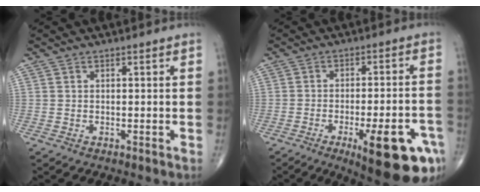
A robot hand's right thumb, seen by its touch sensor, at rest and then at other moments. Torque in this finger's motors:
{"motor_torque": [2.12, 1.97, 0.27, -0.34, 0.45]}